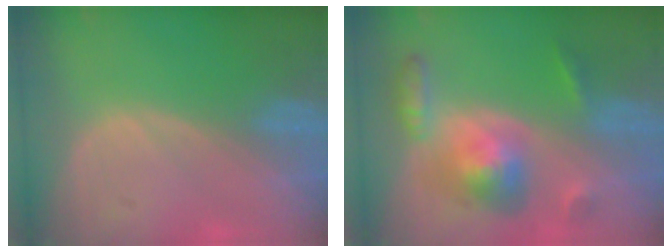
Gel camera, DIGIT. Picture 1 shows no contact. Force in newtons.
{"total": 8.1, "press": 8.1, "slide": 0.5}